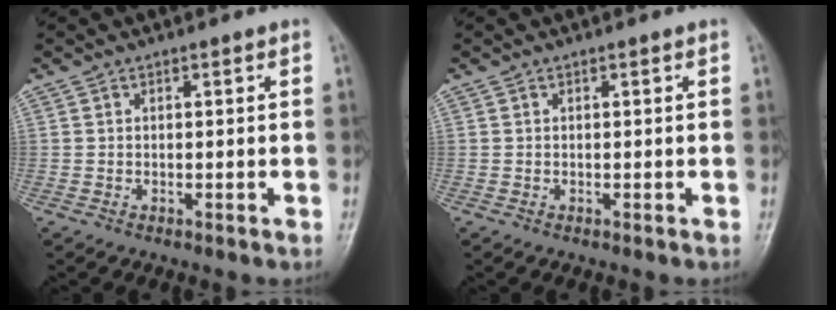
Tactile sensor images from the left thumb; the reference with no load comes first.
{"total": 0.0}